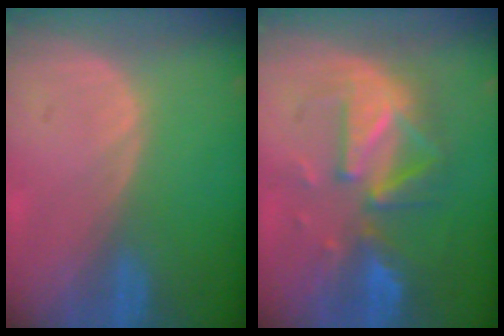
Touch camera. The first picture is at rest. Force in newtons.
{"total": 9.1, "press": 8.8, "slide": 2.1}